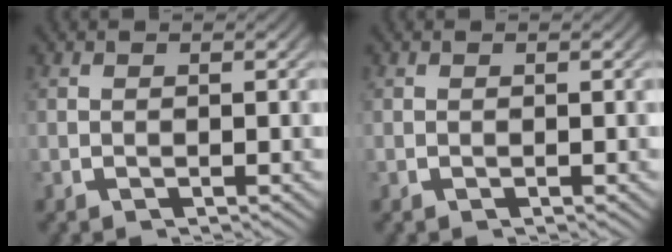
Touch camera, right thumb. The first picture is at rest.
{"total": 0.0}